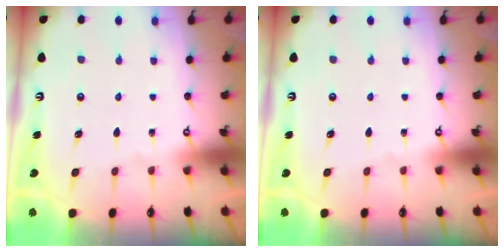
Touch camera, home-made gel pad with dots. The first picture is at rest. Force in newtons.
{"total": 0.0}